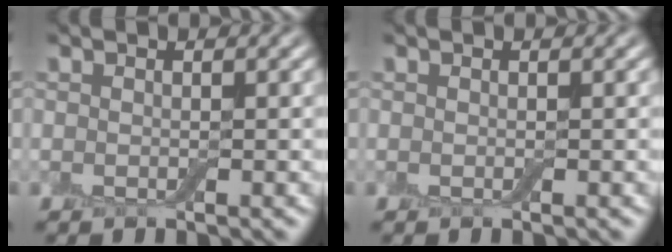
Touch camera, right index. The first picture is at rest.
{"total": 0.0}